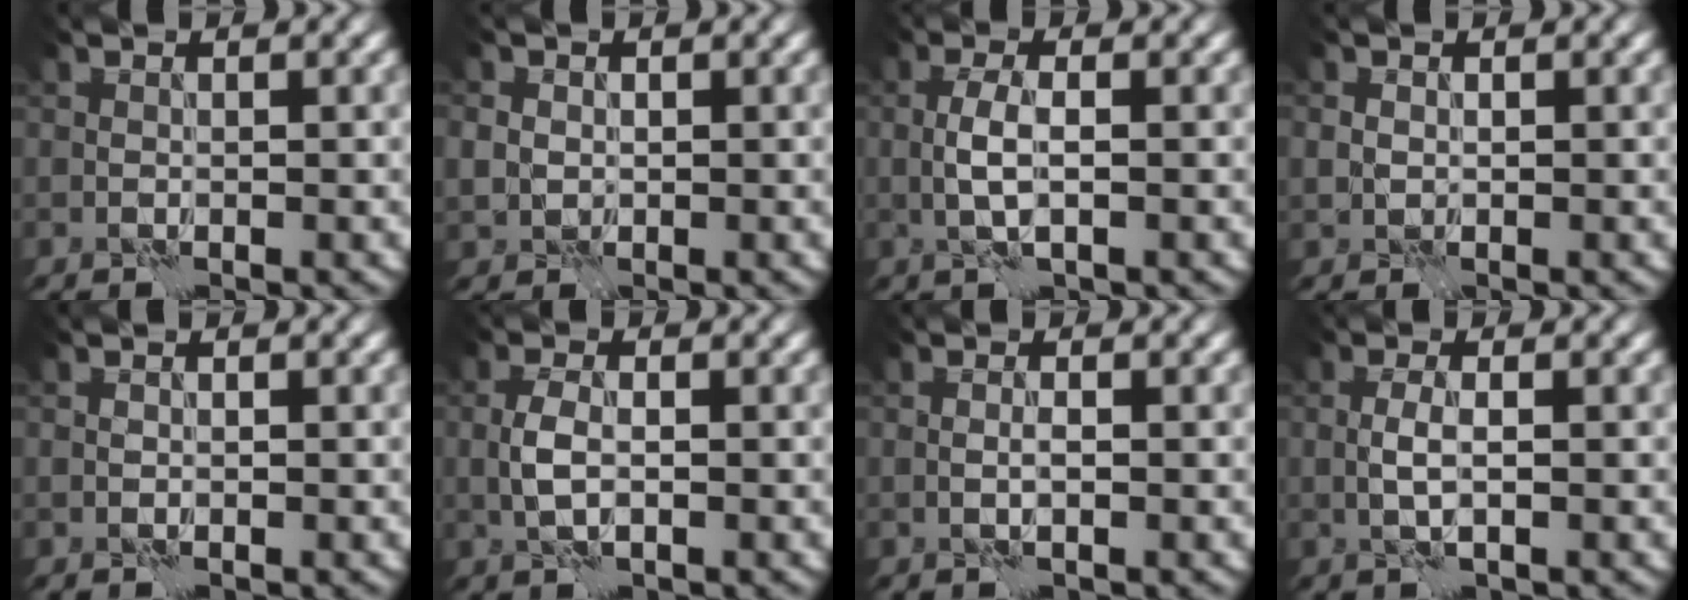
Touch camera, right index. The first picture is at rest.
{"total": 1.6, "force": [0.2, 1.5, 0.5], "torque": [-0.012, -0.001, 0.005]}
{"total": 2.3, "force": [-0.2, 0.6, 2.2], "torque": [-0.050, 0.004, -0.005]}
{"total": 0.8, "force": [0.1, 0.8, 0.3], "torque": [-0.006, -0.001, 0.002]}
{"total": 0.0}
{"total": 2.0, "force": [-0.3, 0.9, 1.8], "torque": [-0.040, 0.002, -0.007]}
{"total": 0.6, "force": [-0.1, -0.1, 0.6], "torque": [-0.013, 0.001, -0.001]}
{"total": 1.4, "force": [-0.1, 0.2, 1.4], "torque": [-0.031, 0.003, -0.003]}